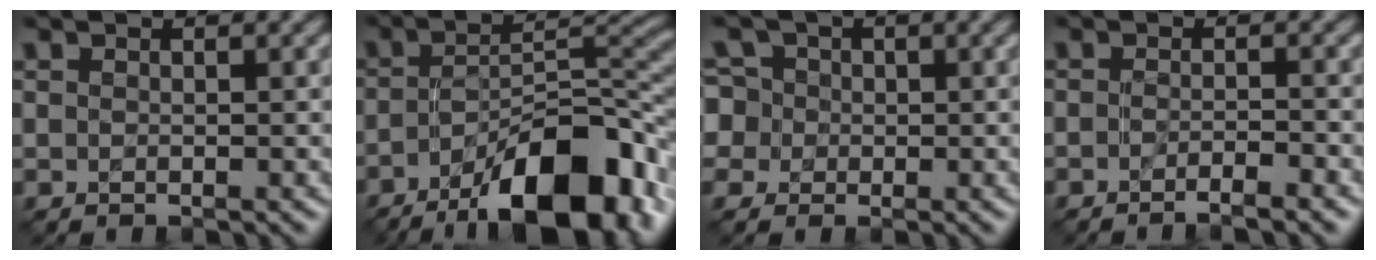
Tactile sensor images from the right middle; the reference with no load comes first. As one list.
[{"total": 12.5, "force": [-7.1, 4.2, 9.4], "torque": [-0.141, -0.002, -0.117]}, {"total": 5.9, "force": [0.7, 5.4, 2.2], "torque": [-0.044, 0.038, -0.020]}, {"total": 2.0, "force": [-1.5, 0.2, 1.3], "torque": [-0.015, -0.002, -0.033]}]